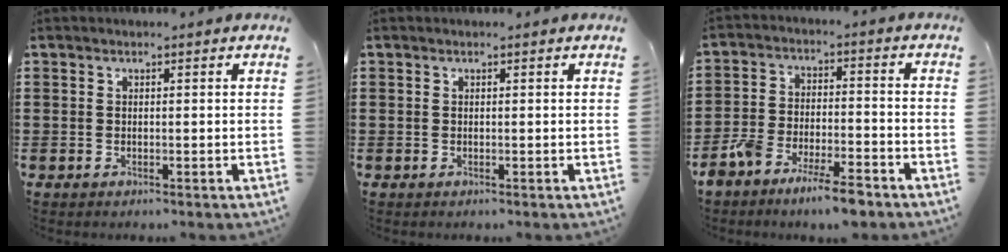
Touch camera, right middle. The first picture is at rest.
{"total": 0.0}
{"total": 7.6, "force": [-6.5, 1.4, 3.6], "torque": [-0.083, 0.003, -0.126]}